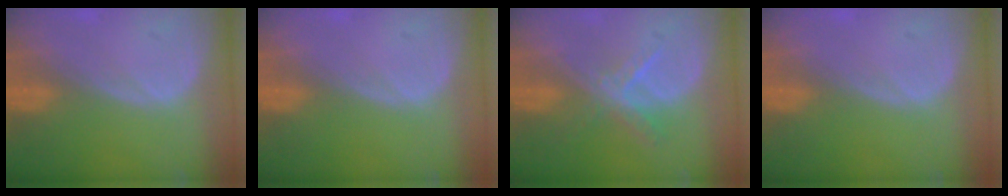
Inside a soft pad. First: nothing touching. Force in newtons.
{"total": 0.0}
{"total": 5.6, "press": 4.8, "slide": 2.8}
{"total": 0.0}